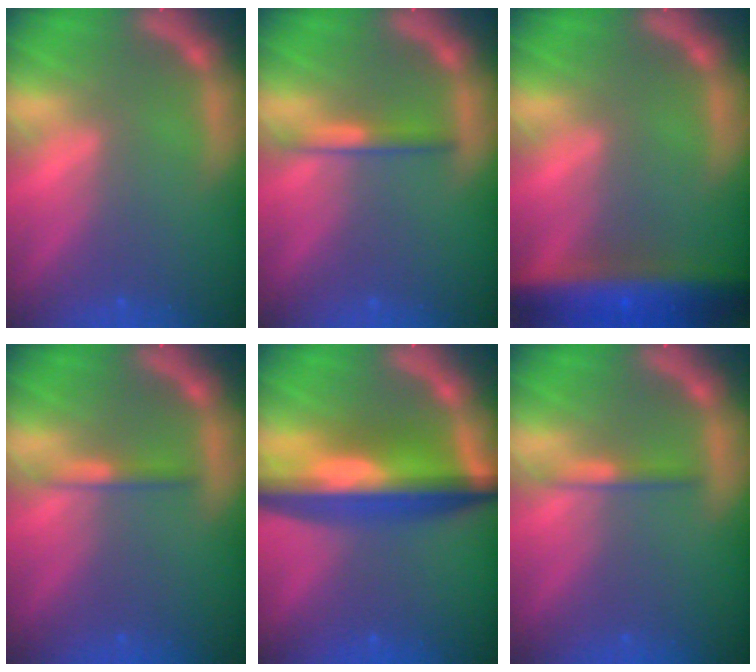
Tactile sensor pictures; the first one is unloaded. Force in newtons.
{"total": 2.0}
{"total": 10.0}
{"total": 1.4}
{"total": 9.6}
{"total": 1.4}